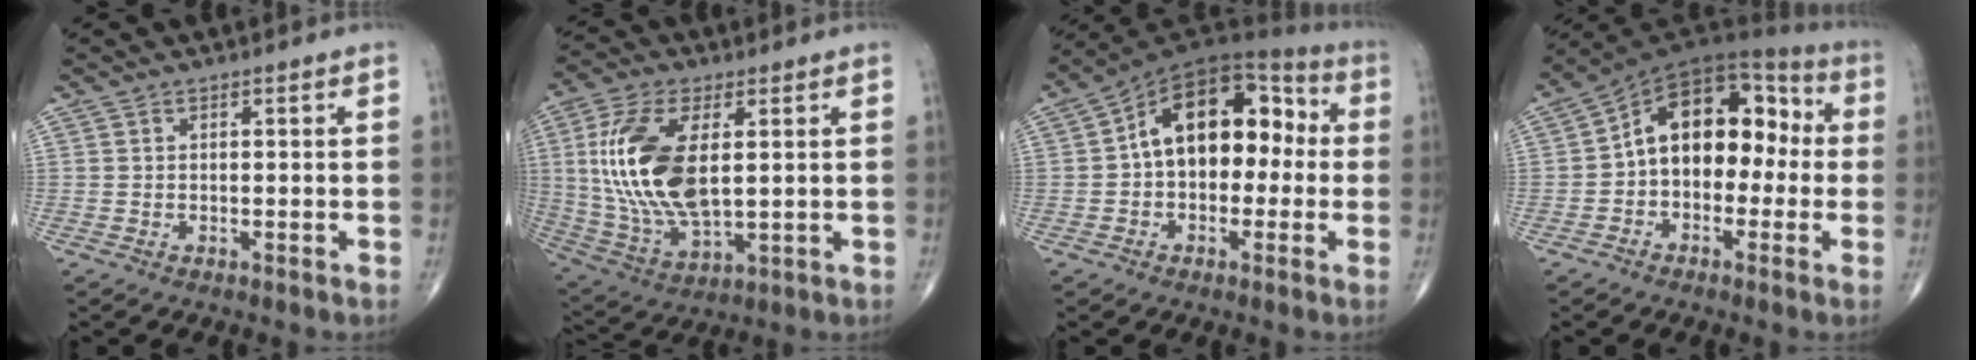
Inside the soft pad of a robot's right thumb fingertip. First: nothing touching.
{"total": 18.3, "force": [2.8, 8.9, 15.7], "torque": [-0.330, -0.013, 0.061]}
{"total": 16.5, "force": [0.6, 10.5, 12.6], "torque": [-0.150, 0.054, -0.004]}
{"total": 15.1, "force": [-0.5, 10.0, 11.2], "torque": [-0.127, 0.056, -0.025]}